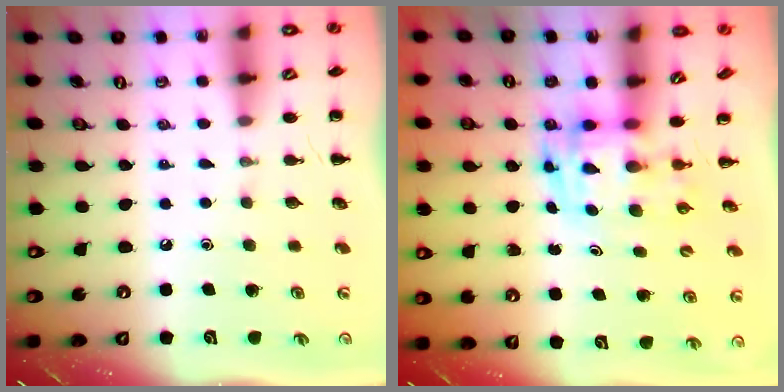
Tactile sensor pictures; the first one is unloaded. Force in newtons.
{"total": 3.5, "press": 3.5, "slide": 0.6}